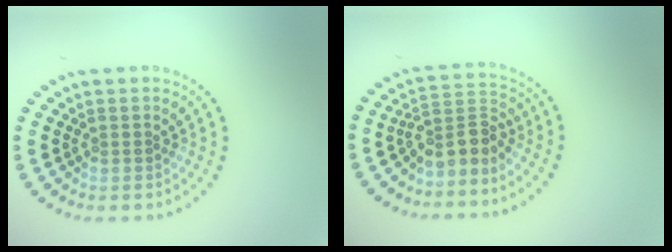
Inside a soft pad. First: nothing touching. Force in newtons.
{"total": 3.1, "press": 2.2, "slide": 2.2}